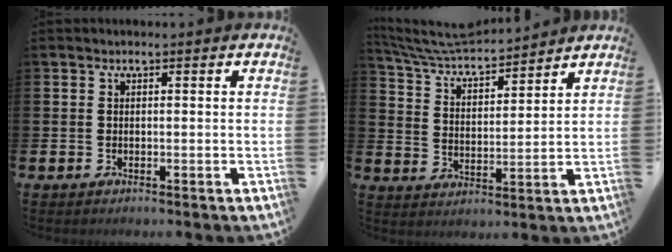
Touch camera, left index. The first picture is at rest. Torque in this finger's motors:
{"motor_torque": [0.26, -0.45, 0.08, 0.05]}